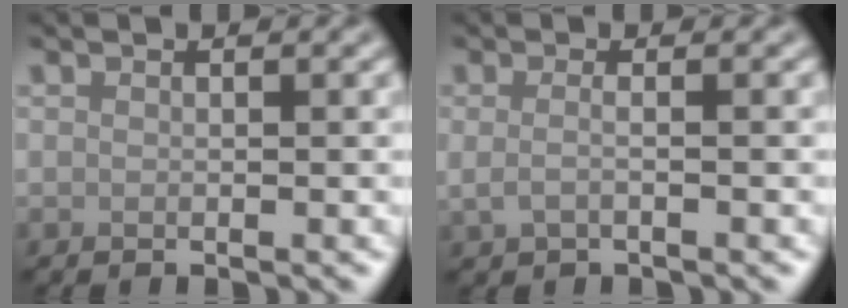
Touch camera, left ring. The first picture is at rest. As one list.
[{"total": 1.5, "force": [-0.2, 0.6, 1.3], "torque": [-0.028, -0.007, -0.009]}]